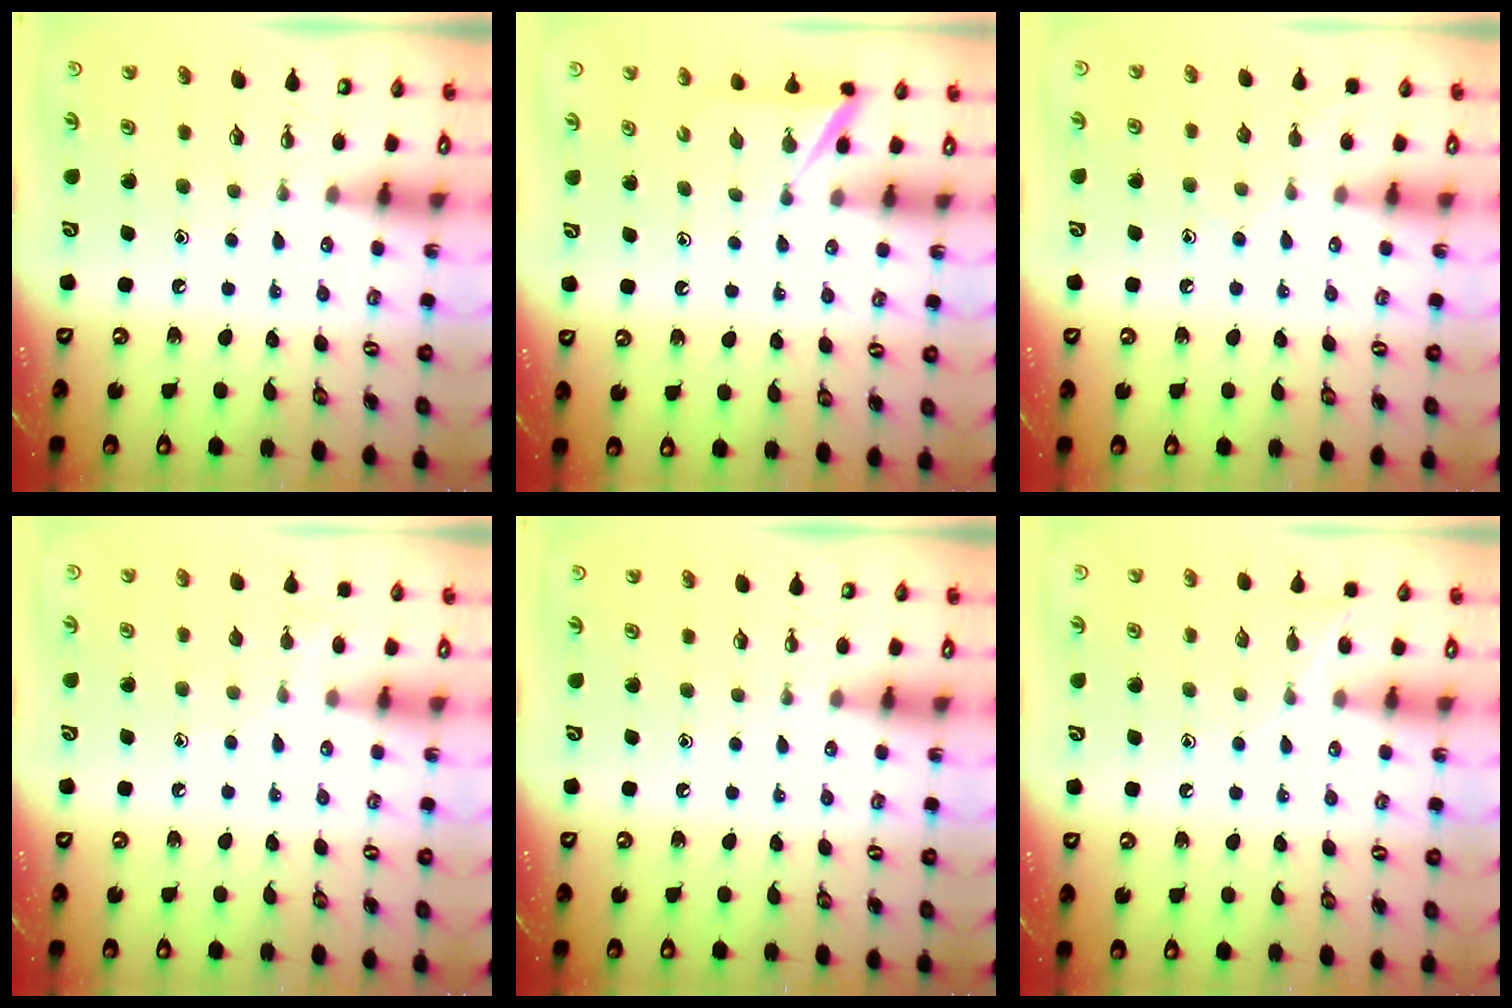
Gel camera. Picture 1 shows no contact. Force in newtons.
{"total": 3.9, "press": 3.9, "slide": 0.4}
{"total": 4.8, "press": 4.8, "slide": 0.5}
{"total": 4.9, "press": 4.8, "slide": 0.4}
{"total": 0.0}
{"total": 5.4, "press": 5.4, "slide": 0.6}